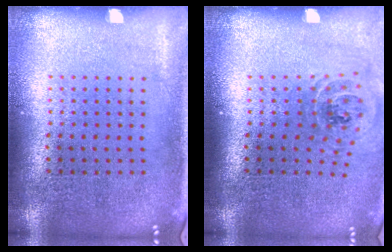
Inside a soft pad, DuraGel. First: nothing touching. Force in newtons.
{"total": 1.1, "press": 1.0, "slide": 0.2}